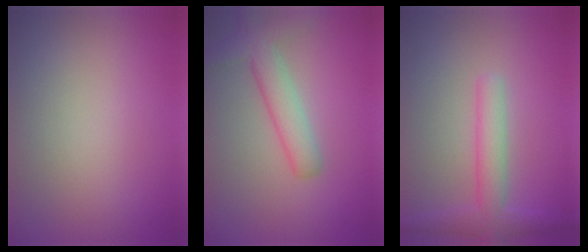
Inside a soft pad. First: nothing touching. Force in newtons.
{"total": 4.0, "press": 4.0, "slide": 0.2}
{"total": 3.5, "press": 3.5, "slide": 0.2}